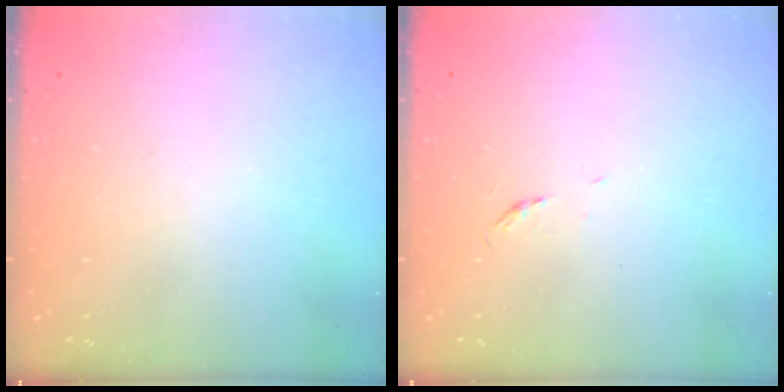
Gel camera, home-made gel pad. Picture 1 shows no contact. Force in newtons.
{"total": 3.1, "press": 3.0, "slide": 0.5}